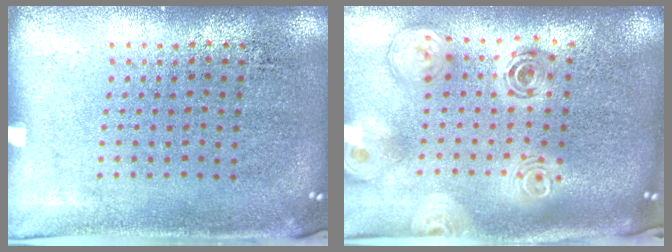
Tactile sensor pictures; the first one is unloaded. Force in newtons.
{"total": 2.8, "press": 1.9, "slide": 2.0}